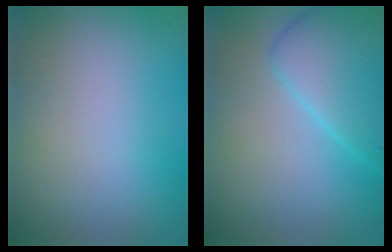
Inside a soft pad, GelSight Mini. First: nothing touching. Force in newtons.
{"total": 5.1, "press": 5.1, "slide": 0.2}